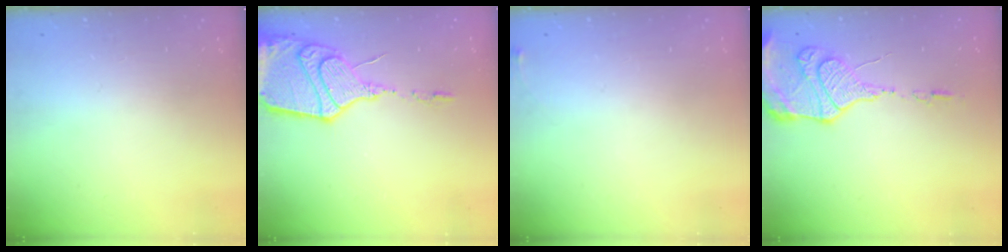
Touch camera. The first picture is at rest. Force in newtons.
{"total": 19.2, "press": 19.1, "slide": 1.6}
{"total": 3.4, "press": 3.4, "slide": 0.5}
{"total": 15.6, "press": 15.1, "slide": 3.7}